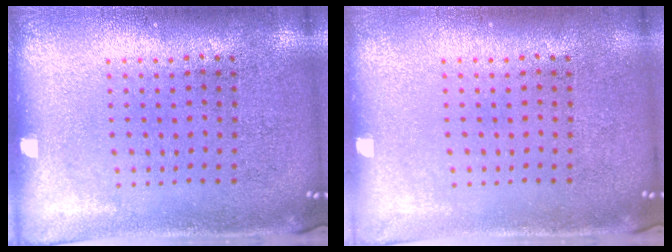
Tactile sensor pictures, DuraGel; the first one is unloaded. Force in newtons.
{"total": 0.0}